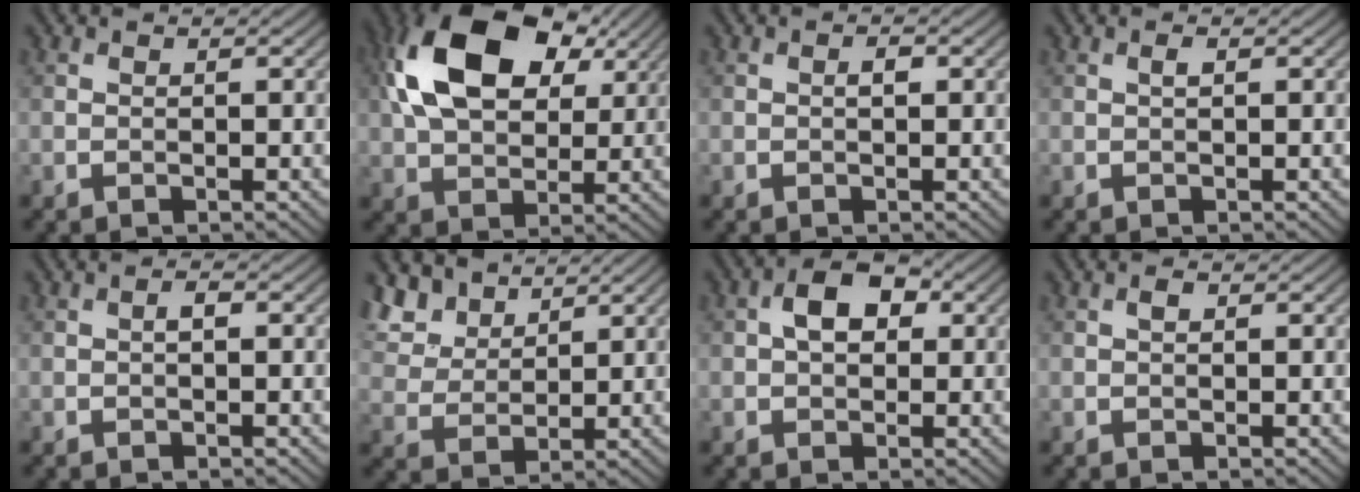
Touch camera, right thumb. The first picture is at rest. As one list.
[{"total": 15.9, "force": [5.3, 10.0, 11.1], "torque": [-0.238, 0.021, 0.099]}, {"total": 0.9, "force": [0.1, 0.4, 0.8], "torque": [-0.012, 0.002, 0.000]}, {"total": 0.7, "force": [0.2, 0.2, 0.7], "torque": [-0.013, 0.003, 0.003]}, {"total": 0.9, "force": [-0.1, 0.3, 0.9], "torque": [-0.017, 0.004, -0.002]}, {"total": 7.6, "force": [5.3, 4.1, 3.6], "torque": [-0.106, 0.008, 0.108]}, {"total": 4.8, "force": [0.9, 3.1, 3.5], "torque": [-0.060, 0.008, 0.007]}, {"total": 0.8, "force": [0.2, 0.4, 0.7], "torque": [-0.010, 0.003, 0.002]}]